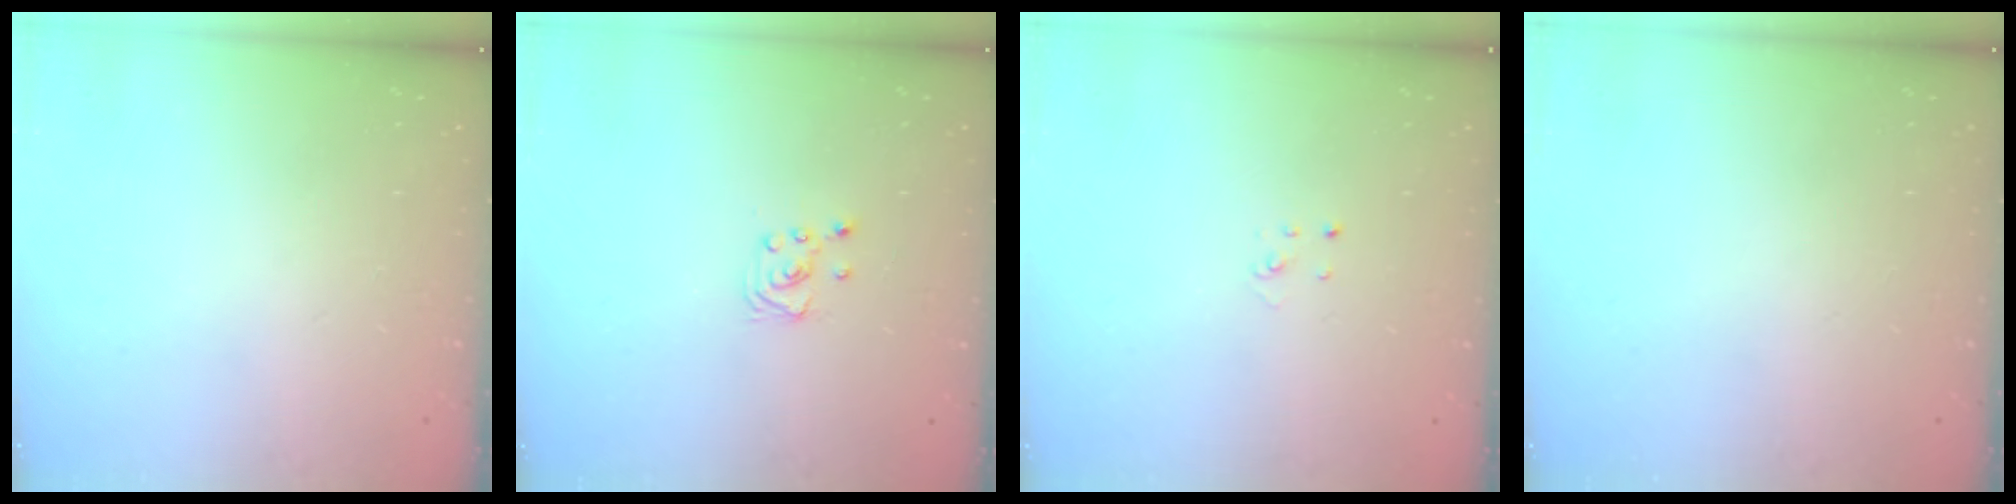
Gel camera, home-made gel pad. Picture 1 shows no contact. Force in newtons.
{"total": 2.3, "press": 2.3, "slide": 0.2}
{"total": 2.0, "press": 2.0, "slide": 0.1}
{"total": 0.0}